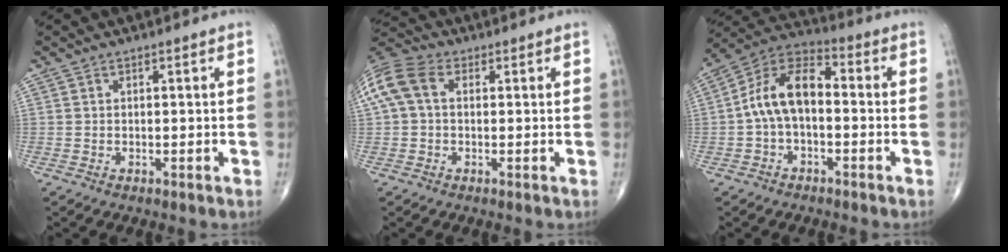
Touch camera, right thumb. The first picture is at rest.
{"total": 9.9, "force": [1.9, 6.7, 7.0], "torque": [-0.163, 0.034, 0.030]}
{"total": 11.1, "force": [-0.8, 6.4, 9.0], "torque": [-0.157, 0.039, -0.028]}